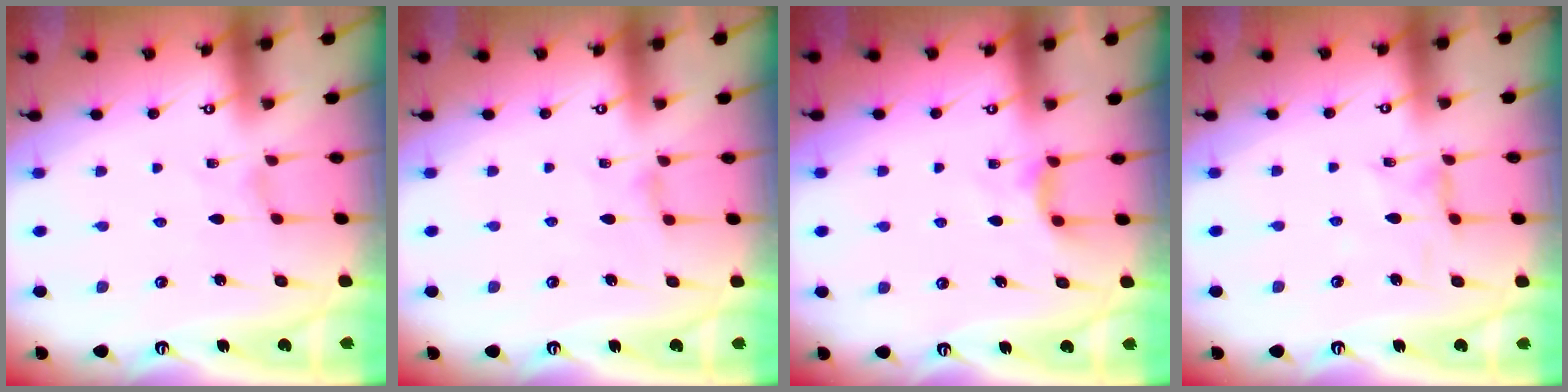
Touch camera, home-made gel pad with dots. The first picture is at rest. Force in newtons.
{"total": 1.4, "press": 1.3, "slide": 0.3}
{"total": 6.5, "press": 6.4, "slide": 0.6}
{"total": 1.9, "press": 1.9, "slide": 0.1}